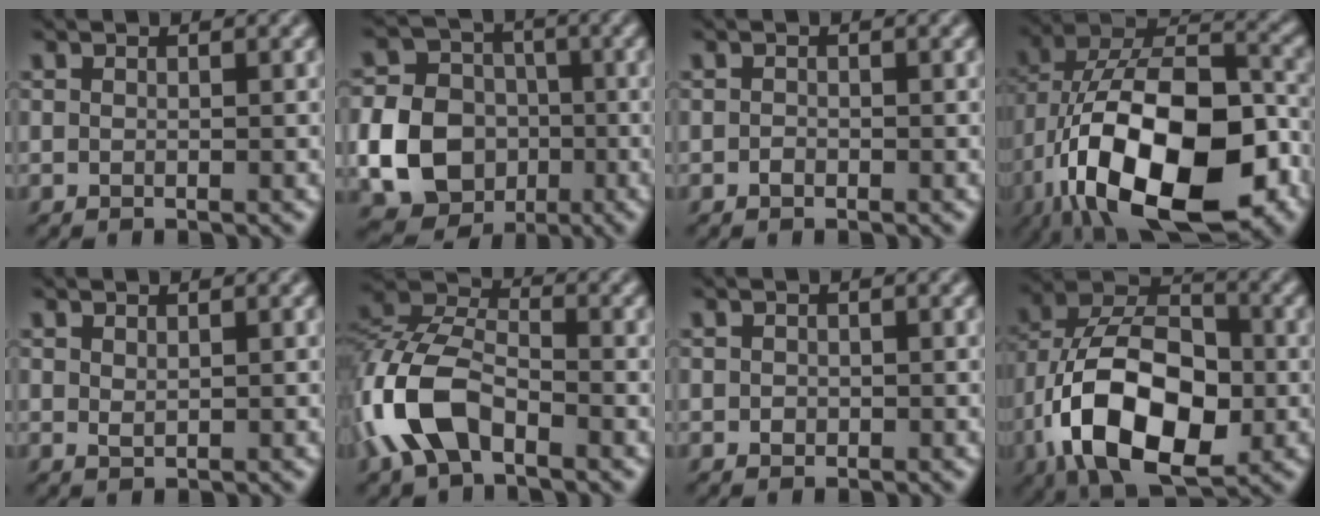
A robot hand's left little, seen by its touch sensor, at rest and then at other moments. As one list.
[{"total": 10.5, "force": [-2.4, 8.9, 4.9], "torque": [-0.091, -0.027, -0.065]}, {"total": 0.6, "force": [-0.4, 0.3, 0.3], "torque": [-0.007, 0.000, -0.010]}, {"total": 17.8, "force": [-7.6, 8.4, 13.7], "torque": [-0.228, -0.003, -0.131]}, {"total": 0.6, "force": [0.2, 0.3, 0.5], "torque": [-0.015, -0.002, 0.009]}, {"total": 8.0, "force": [-3.9, 4.0, 5.7], "torque": [-0.131, 0.014, -0.089]}, {"total": 0.6, "force": [-0.1, 0.5, 0.3], "torque": [-0.004, -0.001, -0.005]}, {"total": 13.5, "force": [-4.6, 7.5, 10.3], "torque": [-0.185, 0.000, -0.093]}]